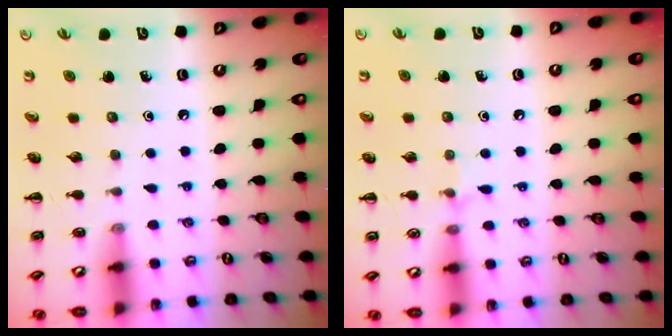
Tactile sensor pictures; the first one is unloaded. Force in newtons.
{"total": 4.7, "press": 4.4, "slide": 1.6}